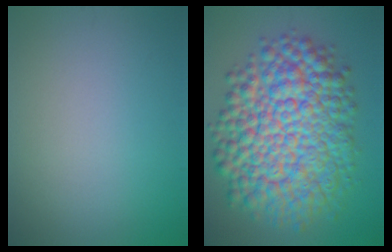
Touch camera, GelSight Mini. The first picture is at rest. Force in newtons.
{"total": 13.2, "press": 13.2, "slide": 0.2}